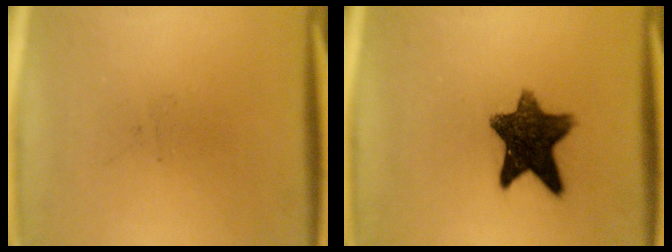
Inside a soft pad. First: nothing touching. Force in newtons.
{"total": 11.2}